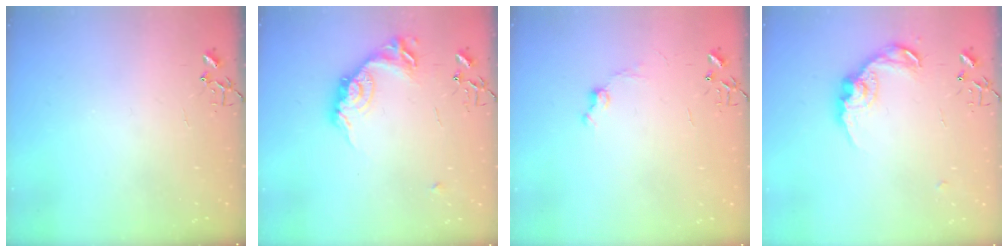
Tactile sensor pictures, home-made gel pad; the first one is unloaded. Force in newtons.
{"total": 16.3, "press": 16.3, "slide": 0.9}
{"total": 5.8, "press": 5.7, "slide": 0.7}
{"total": 13.9, "press": 13.9, "slide": 0.8}